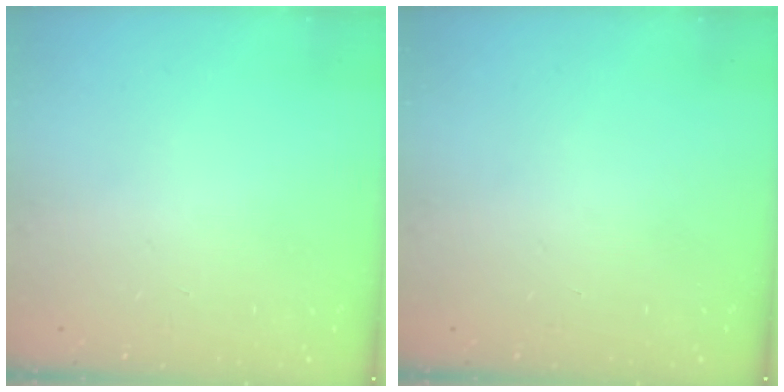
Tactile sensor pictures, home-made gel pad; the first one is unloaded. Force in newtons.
{"total": 0.0}